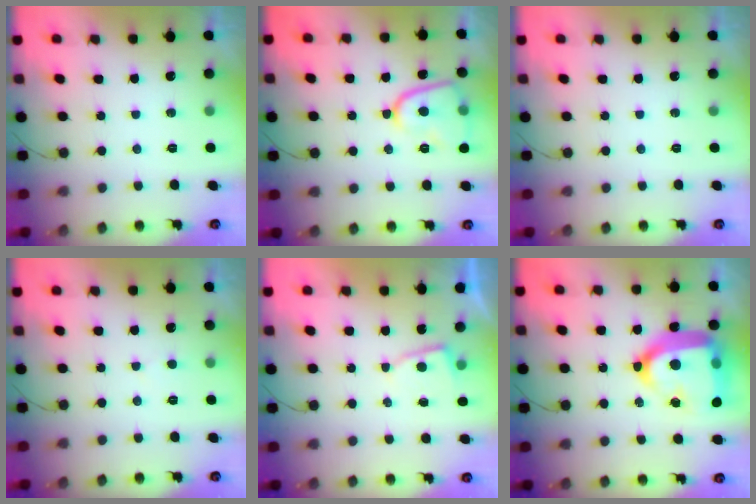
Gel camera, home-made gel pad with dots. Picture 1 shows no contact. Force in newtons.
{"total": 11.7, "press": 11.6, "slide": 1.4}
{"total": 0.0}
{"total": 2.7, "press": 2.7, "slide": 0.2}
{"total": 3.2, "press": 3.2, "slide": 0.5}
{"total": 26.9, "press": 26.7, "slide": 2.5}